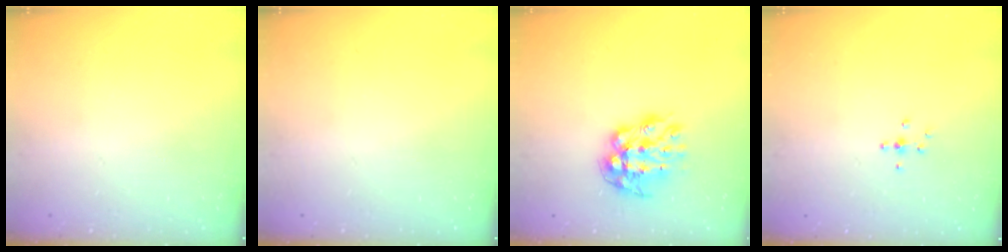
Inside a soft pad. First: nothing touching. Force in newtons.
{"total": 0.0}
{"total": 11.5, "press": 11.4, "slide": 0.9}
{"total": 3.2, "press": 3.2, "slide": 0.7}